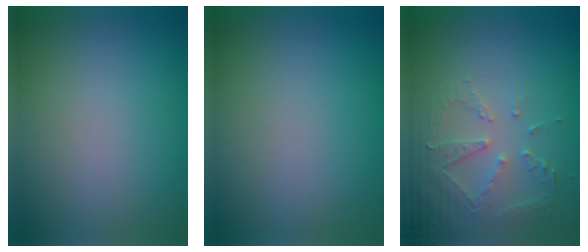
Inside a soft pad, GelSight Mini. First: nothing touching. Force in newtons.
{"total": 0.0}
{"total": 4.1, "press": 3.7, "slide": 1.7}